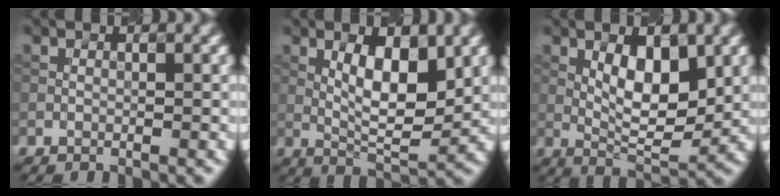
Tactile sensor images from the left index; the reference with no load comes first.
{"total": 6.3, "force": [1.6, 2.2, 5.7], "torque": [-0.092, -0.006, 0.030]}
{"total": 6.1, "force": [1.4, 2.3, 5.4], "torque": [-0.083, -0.004, 0.026]}